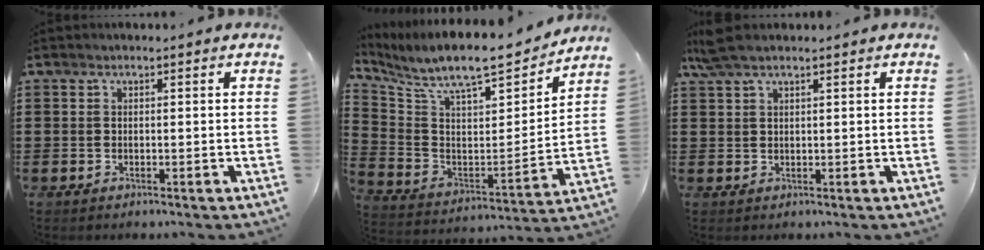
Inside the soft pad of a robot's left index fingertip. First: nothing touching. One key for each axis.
{"total": 9.5, "fx": 8.3, "fy": 1.8, "fz": 4.3, "tx": -0.114, "ty": -0.064, "tz": 0.138}
{"total": 3.7, "fx": 2.7, "fy": 0.7, "fz": 2.5, "tx": -0.054, "ty": 0.003, "tz": 0.051}